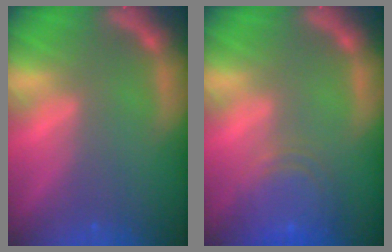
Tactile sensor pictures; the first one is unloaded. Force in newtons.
{"total": 6.5}